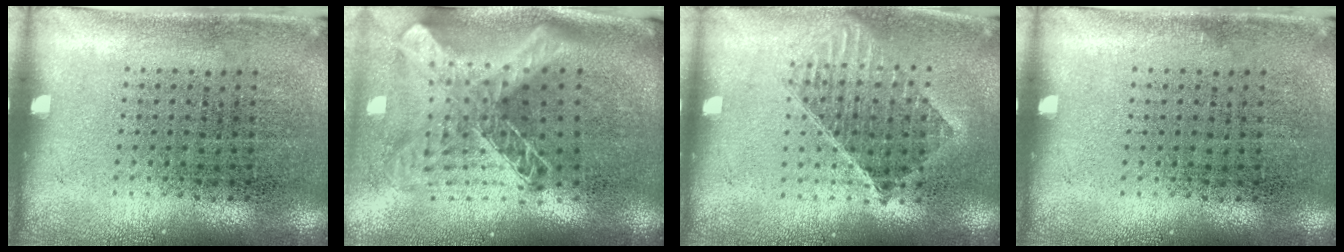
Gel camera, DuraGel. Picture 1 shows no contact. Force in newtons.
{"total": 2.5, "press": 1.8, "slide": 1.8}
{"total": 1.4, "press": 1.2, "slide": 0.7}
{"total": 0.0}